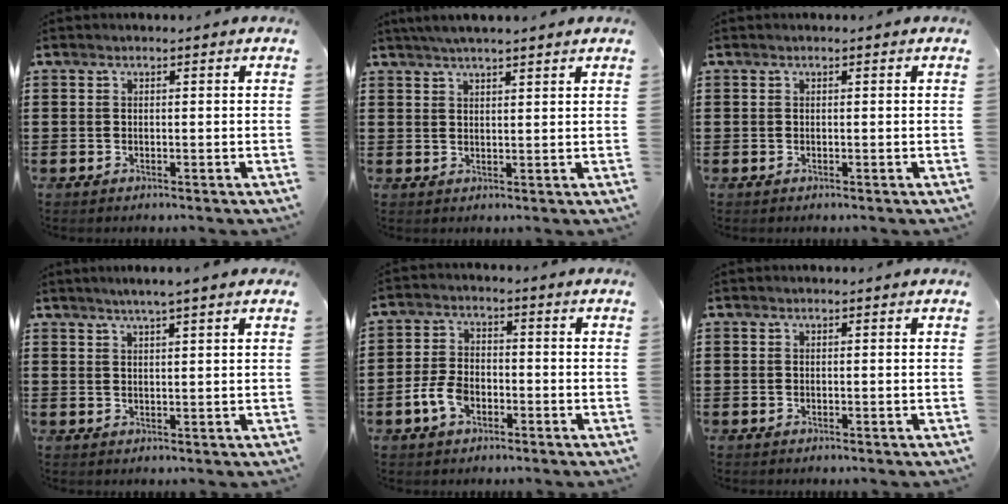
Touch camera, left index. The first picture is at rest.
{"total": 2.9, "force": [2.6, 0.0, 1.3], "torque": [-0.031, 0.004, 0.049]}
{"total": 0.0}
{"total": 2.2, "force": [1.8, -0.3, 1.3], "torque": [-0.029, 0.003, 0.033]}
{"total": 5.4, "force": [-2.3, 3.2, 3.7], "torque": [-0.090, 0.002, -0.048]}
{"total": 0.0}